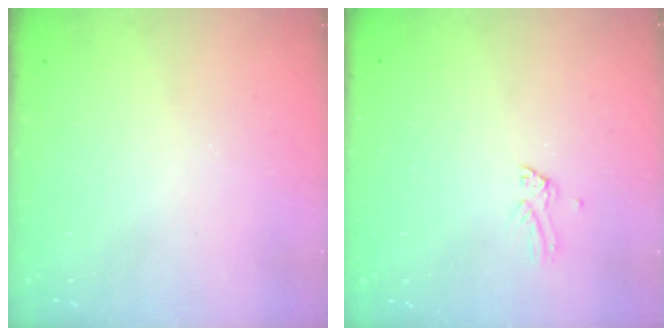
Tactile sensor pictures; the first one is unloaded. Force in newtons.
{"total": 0.0}